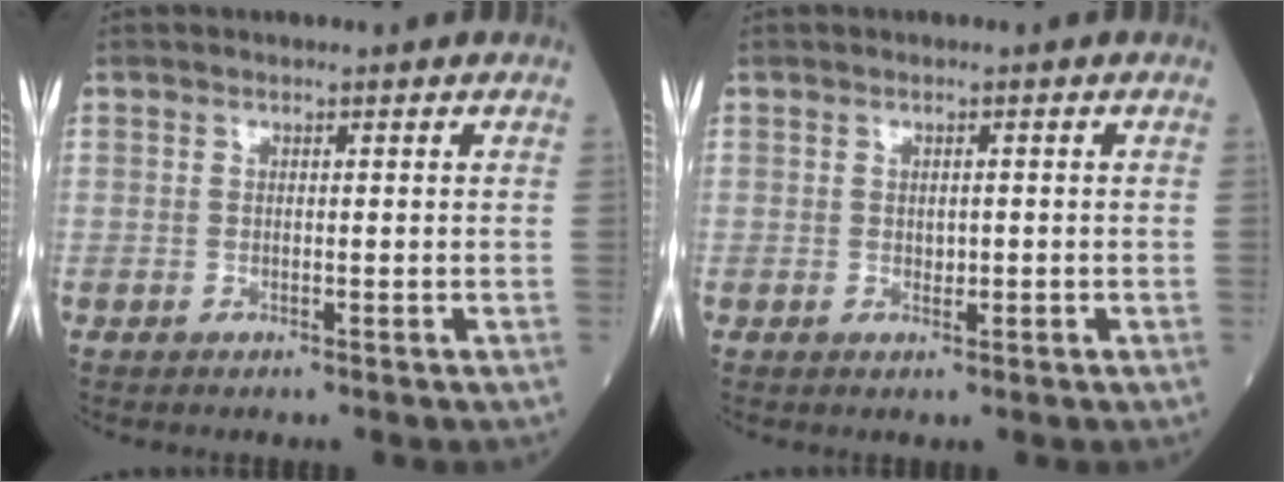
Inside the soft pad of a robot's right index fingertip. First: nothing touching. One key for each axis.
{"total": 1.1, "fx": -0.1, "fy": 0.7, "fz": 0.8, "tx": -0.012, "ty": -0.001, "tz": 0.000}